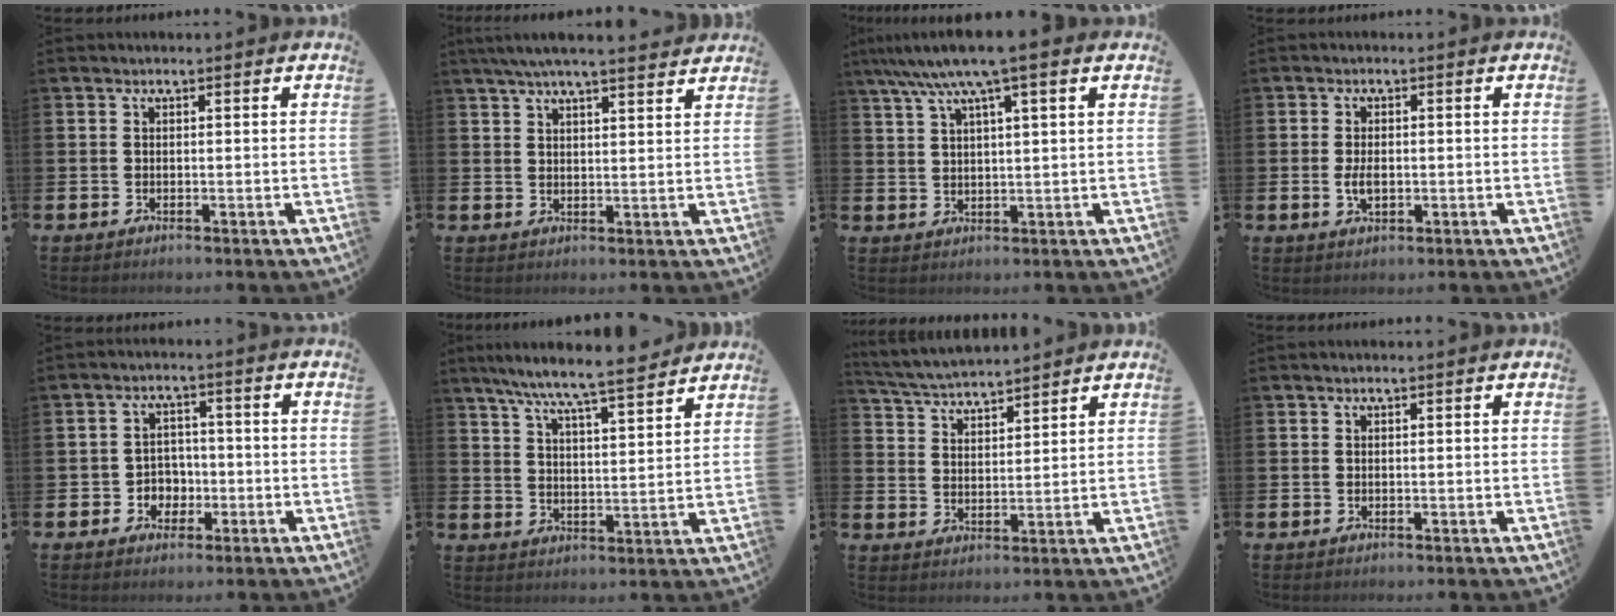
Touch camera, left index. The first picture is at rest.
{"total": 5.3, "force": [4.9, 0.2, 2.1], "torque": [-0.052, -0.011, 0.088]}
{"total": 6.9, "force": [5.1, 0.4, 4.7], "torque": [-0.108, -0.008, 0.089]}
{"total": 2.6, "force": [-0.2, 1.5, 2.1], "torque": [-0.026, -0.002, -0.008]}
{"total": 3.3, "force": [-0.9, 3.1, 0.7], "torque": [-0.018, -0.001, -0.027]}
{"total": 7.7, "force": [7.1, -0.1, 2.9], "torque": [-0.077, -0.051, 0.122]}
{"total": 4.8, "force": [4.8, 0.3, 0.4], "torque": [-0.029, -0.030, 0.085]}
{"total": 0.0}